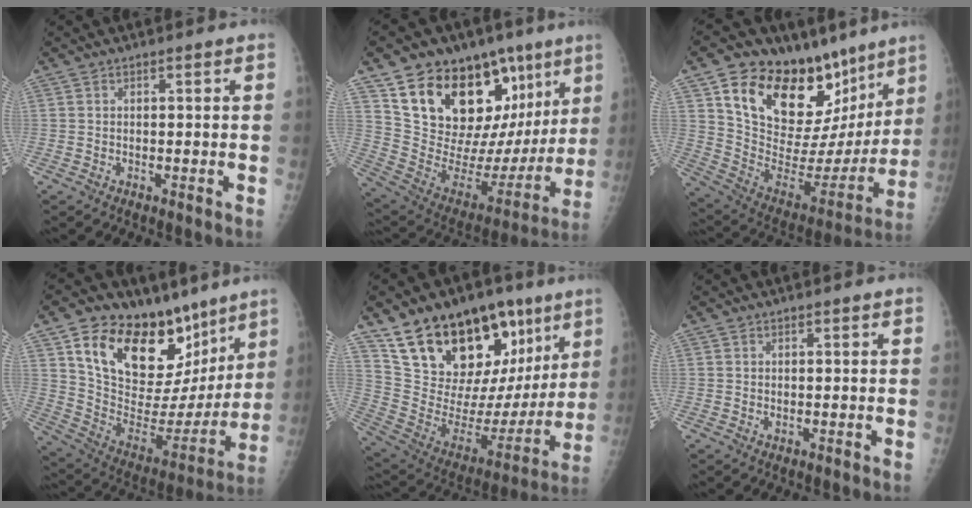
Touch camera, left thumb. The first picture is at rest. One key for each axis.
{"total": 28.7, "fx": 14.1, "fy": 15.1, "fz": 19.9, "tx": -0.258, "ty": -0.027, "tz": 0.244}
{"total": 29.5, "fx": 17.1, "fy": 15.6, "fz": 18.2, "tx": -0.233, "ty": -0.048, "tz": 0.286}
{"total": 27.9, "fx": 15.7, "fy": 15.4, "fz": 17.2, "tx": -0.220, "ty": -0.045, "tz": 0.266}
{"total": 28.5, "fx": 16.1, "fy": 15.2, "fz": 18.0, "tx": -0.230, "ty": -0.029, "tz": 0.275}
{"total": 0.6, "fx": 0.3, "fy": 0.5, "fz": 0.4, "tx": 0.000, "ty": -0.002, "tz": 0.004}